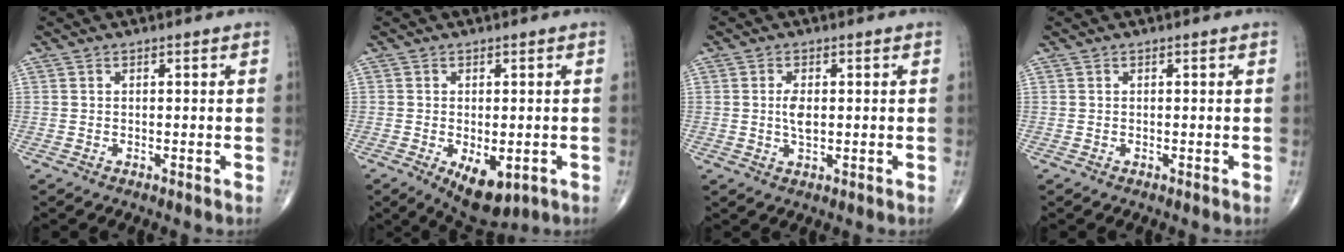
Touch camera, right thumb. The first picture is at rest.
{"total": 8.0, "force": [-2.8, 4.0, 6.3], "torque": [-0.083, -0.007, -0.031]}
{"total": 3.4, "force": [0.2, 1.7, 3.0], "torque": [-0.055, -0.004, 0.004]}
{"total": 0.0}